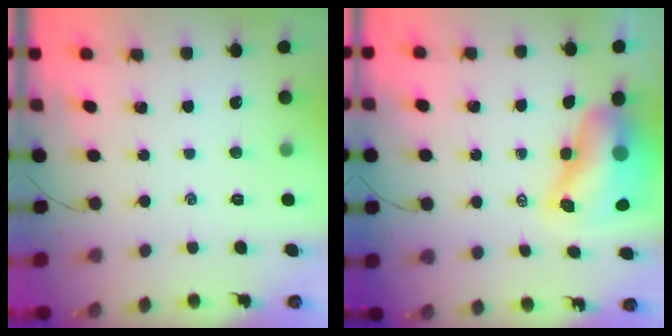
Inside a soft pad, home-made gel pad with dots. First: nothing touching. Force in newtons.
{"total": 10.7, "press": 10.0, "slide": 3.7}